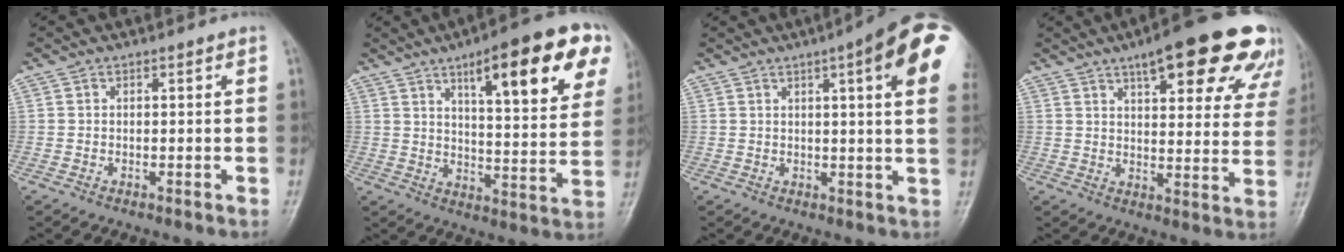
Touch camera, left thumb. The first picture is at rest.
{"total": 20.1, "force": [9.9, 5.4, 16.7], "torque": [-0.197, -0.023, 0.138]}
{"total": 15.3, "force": [5.8, 2.8, 13.9], "torque": [-0.165, -0.006, 0.065]}
{"total": 22.1, "force": [13.6, 7.1, 15.9], "torque": [-0.170, -0.027, 0.167]}